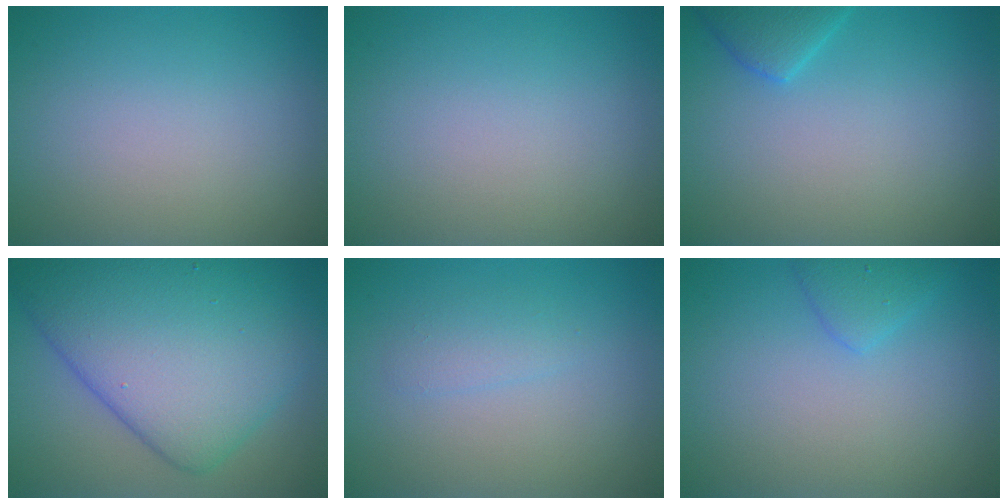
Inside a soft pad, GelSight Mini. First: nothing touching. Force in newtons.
{"total": 0.0}
{"total": 2.3, "press": 2.3, "slide": 0.2}
{"total": 11.8, "press": 11.8, "slide": 0.4}
{"total": 1.2, "press": 1.2, "slide": 0.1}
{"total": 1.7, "press": 1.7, "slide": 0.1}